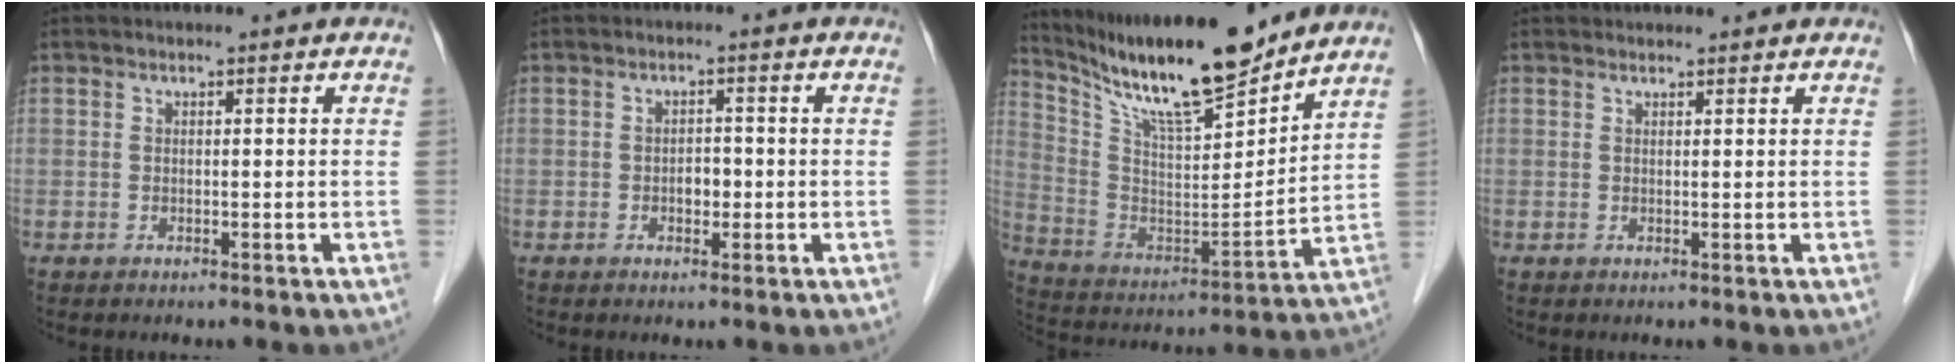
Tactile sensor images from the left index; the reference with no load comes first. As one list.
[{"total": 1.9, "force": [-0.5, 1.2, 1.4], "torque": [-0.018, 0.005, -0.007]}, {"total": 18.4, "force": [15.6, 2.2, 9.6], "torque": [-0.178, -0.010, 0.279]}, {"total": 0.9, "force": [0.9, 0.1, -0.1], "torque": [-0.007, 0.009, 0.017]}]